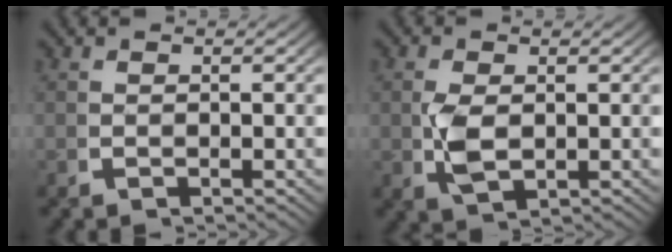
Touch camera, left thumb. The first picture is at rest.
{"total": 3.1, "force": [0.1, 1.9, 2.4], "torque": [-0.066, -0.015, 0.015]}